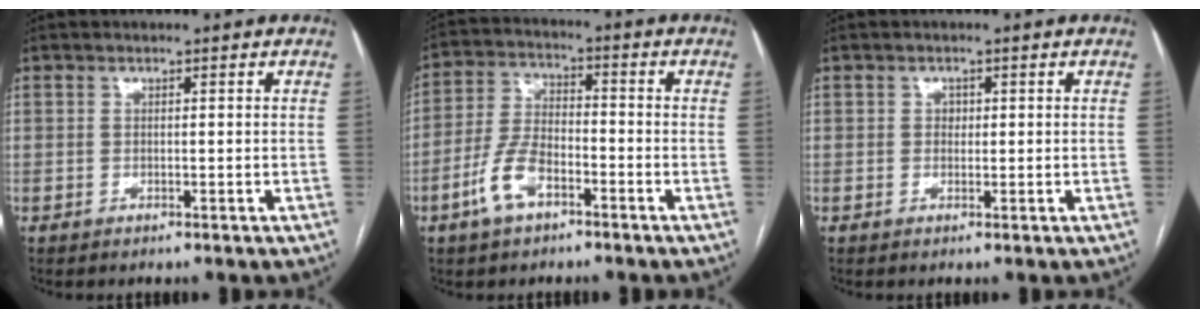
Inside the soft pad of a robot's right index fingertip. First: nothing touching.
{"total": 8.0, "force": [-4.1, 3.7, 5.8], "torque": [-0.135, 0.009, -0.080]}
{"total": 1.3, "force": [0.1, 1.1, 0.8], "torque": [-0.010, 0.005, 0.001]}